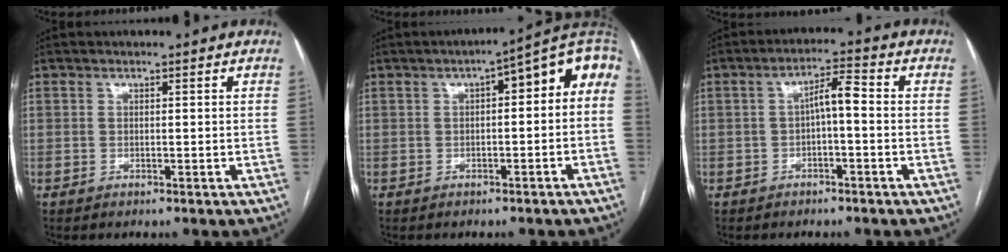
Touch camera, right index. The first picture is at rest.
{"total": 10.0, "force": [1.6, 3.0, 9.4], "torque": [-0.126, 0.045, 0.014]}
{"total": 4.3, "force": [-0.4, 1.0, 4.2], "torque": [-0.070, 0.020, -0.005]}